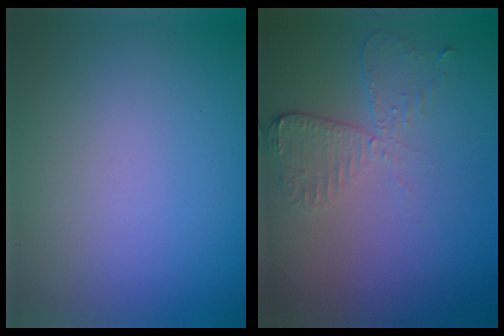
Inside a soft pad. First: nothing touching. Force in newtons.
{"total": 2.9, "press": 2.6, "slide": 1.3}